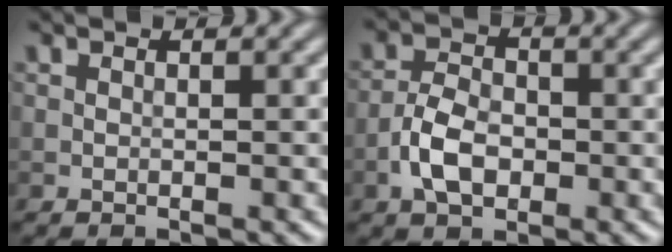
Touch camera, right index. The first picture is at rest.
{"total": 3.9, "force": [-1.4, 2.4, 2.7], "torque": [-0.049, 0.005, -0.033]}